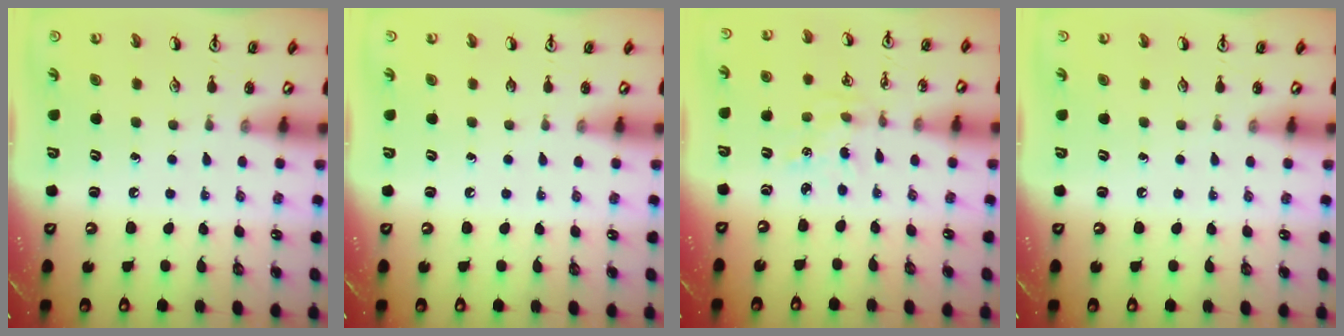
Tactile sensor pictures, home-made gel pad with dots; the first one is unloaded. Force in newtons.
{"total": 0.0}
{"total": 0.6, "press": 0.6, "slide": 0.1}
{"total": 0.0}